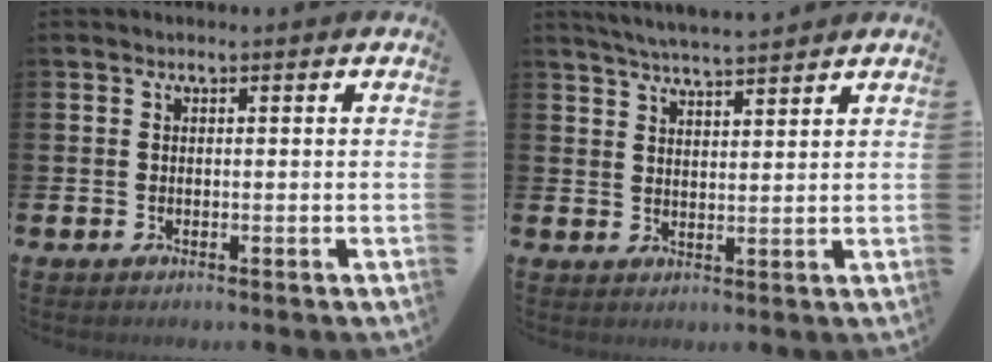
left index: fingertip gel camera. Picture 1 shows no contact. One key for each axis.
{"total": 4.8, "fx": 4.7, "fy": 0.0, "fz": 1.0, "tx": -0.026, "ty": -0.023, "tz": 0.084}